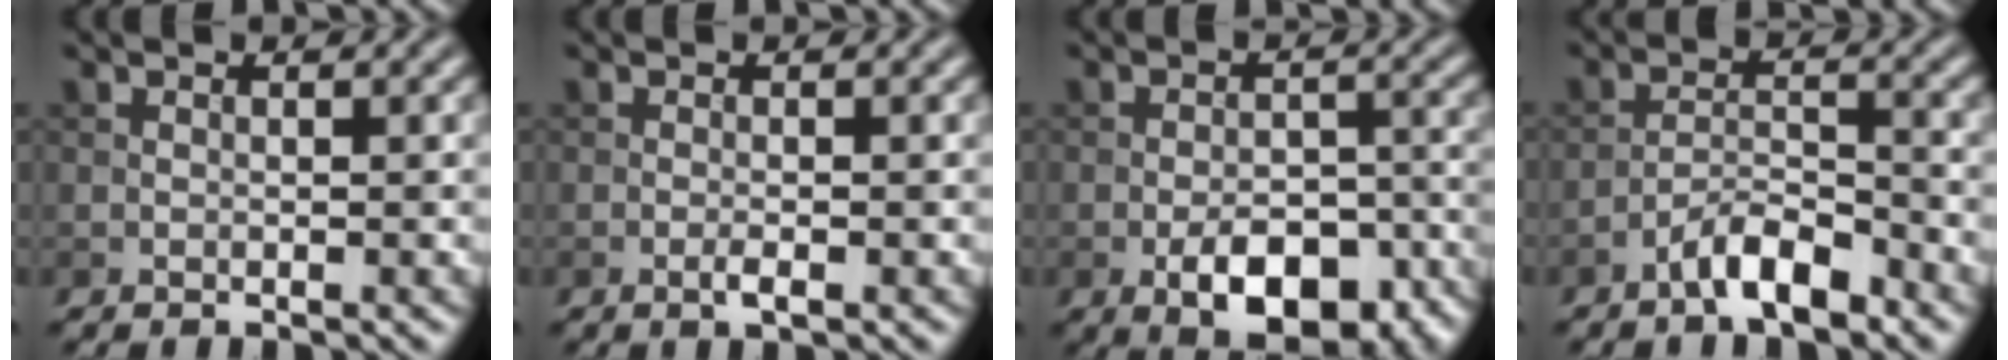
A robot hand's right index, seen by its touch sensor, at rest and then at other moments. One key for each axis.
{"total": 1.1, "fx": -0.5, "fy": 0.2, "fz": 1.0, "tx": -0.018, "ty": -0.002, "tz": -0.009}
{"total": 8.4, "fx": -4.3, "fy": 4.1, "fz": 5.9, "tx": -0.088, "ty": -0.008, "tz": -0.056}
{"total": 3.9, "fx": -2.9, "fy": 1.0, "fz": 2.5, "tx": -0.044, "ty": 0.011, "tz": -0.056}